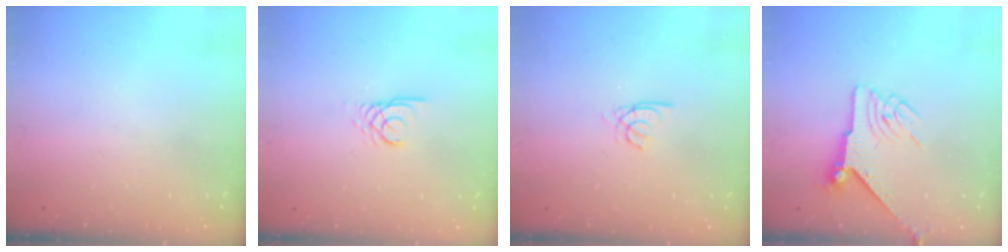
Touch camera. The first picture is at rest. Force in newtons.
{"total": 2.4, "press": 2.4, "slide": 0.1}
{"total": 2.6, "press": 2.6, "slide": 0.4}
{"total": 6.7, "press": 6.7, "slide": 0.1}